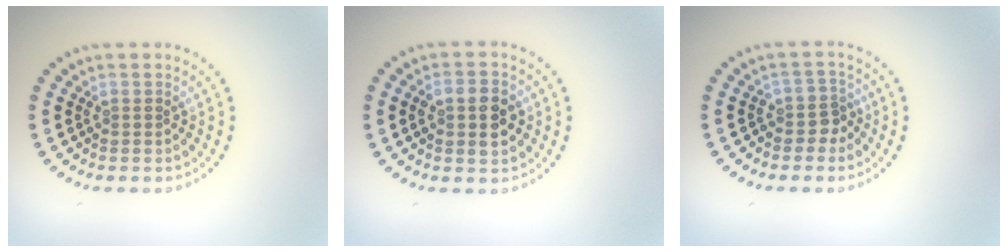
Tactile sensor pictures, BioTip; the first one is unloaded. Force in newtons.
{"total": 3.8, "press": 3.8, "slide": 0.2}
{"total": 1.9, "press": 1.5, "slide": 1.2}